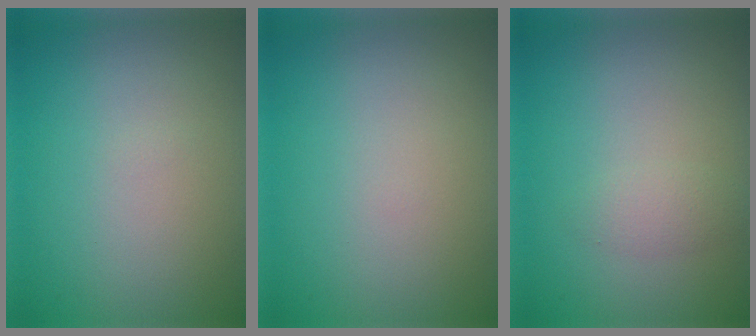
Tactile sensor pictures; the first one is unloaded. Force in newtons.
{"total": 0.0}
{"total": 1.3, "press": 1.3, "slide": 0.1}